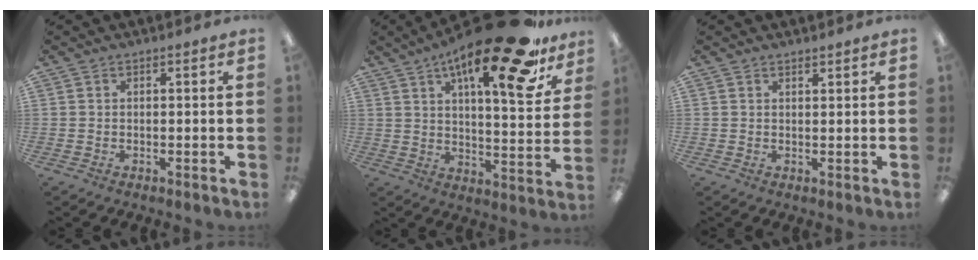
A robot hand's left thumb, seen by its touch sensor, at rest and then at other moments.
{"total": 23.8, "force": [15.1, 6.3, 17.3], "torque": [-0.266, -0.085, 0.237]}
{"total": 1.3, "force": [1.3, 0.3, 0.2], "torque": [-0.005, -0.002, 0.024]}